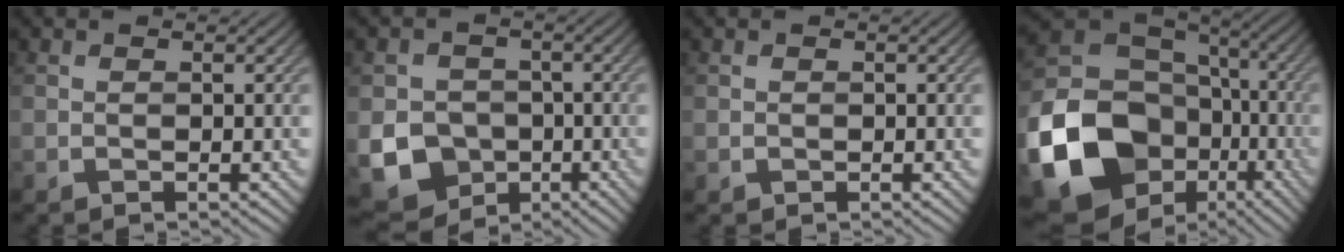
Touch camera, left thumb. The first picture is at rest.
{"total": 10.0, "force": [-3.1, 8.8, 3.6], "torque": [-0.089, -0.036, -0.078]}
{"total": 0.0}
{"total": 20.0, "force": [-6.7, 15.7, 10.4], "torque": [-0.268, -0.047, -0.108]}